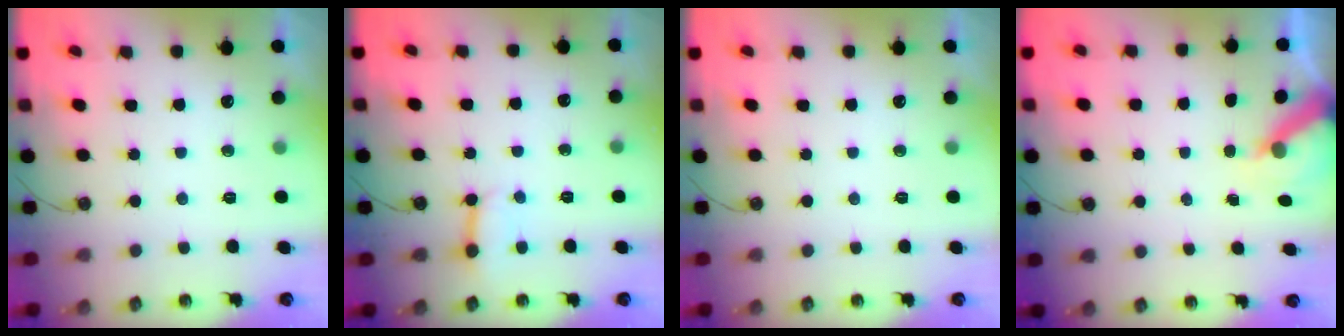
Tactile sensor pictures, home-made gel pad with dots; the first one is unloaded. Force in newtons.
{"total": 3.8, "press": 3.7, "slide": 0.4}
{"total": 0.0}
{"total": 5.4, "press": 5.4, "slide": 0.6}